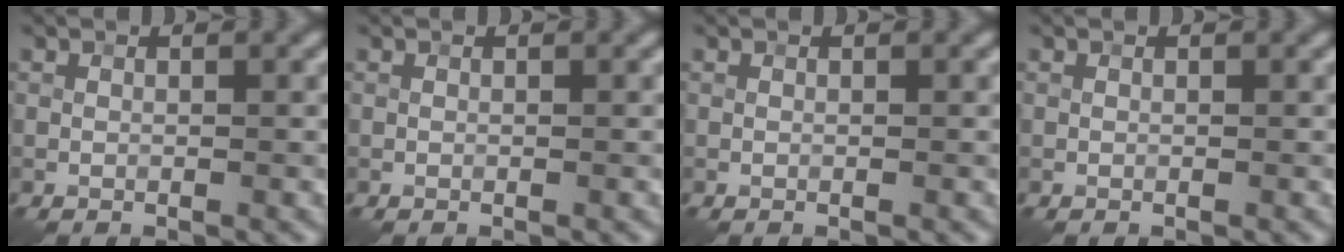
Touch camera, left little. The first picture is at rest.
{"total": 0.0}
{"total": 0.0}
{"total": 0.0}